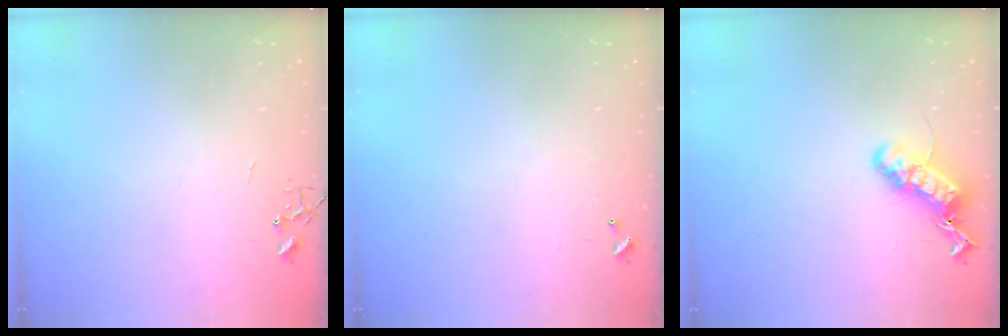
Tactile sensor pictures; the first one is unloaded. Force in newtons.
{"total": 0.0}
{"total": 16.7, "press": 16.6, "slide": 1.2}